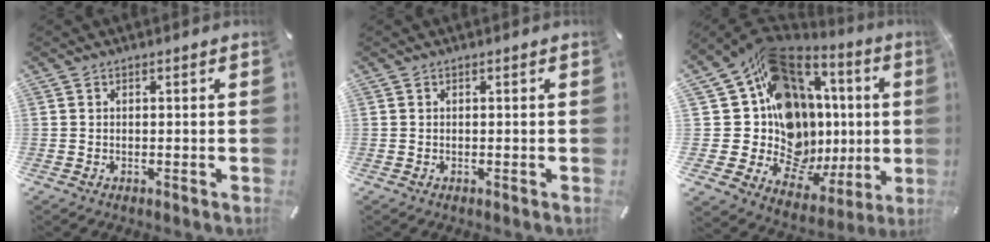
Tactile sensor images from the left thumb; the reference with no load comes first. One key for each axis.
{"total": 0.0}
{"total": 19.6, "fx": 3.4, "fy": 14.8, "fz": 12.5, "tx": -0.182, "ty": -0.103, "tz": 0.101}